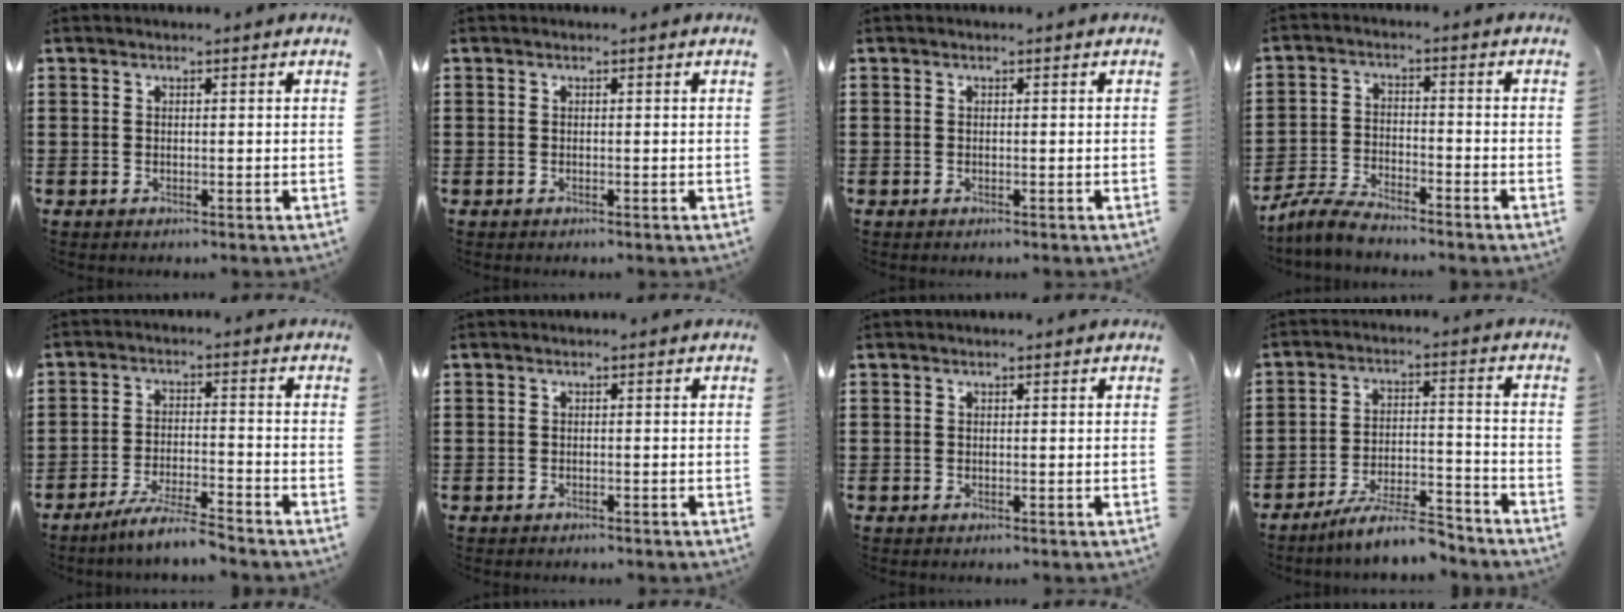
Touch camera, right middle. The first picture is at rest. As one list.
[{"total": 0.0}, {"total": 0.0}, {"total": 5.2, "force": [-5.0, 0.4, 1.4], "torque": [-0.046, -0.007, -0.102]}, {"total": 5.9, "force": [-5.4, -0.2, 2.3], "torque": [-0.051, -0.012, -0.102]}, {"total": 0.7, "force": [-0.7, 0.1, 0.1], "torque": [-0.004, -0.002, -0.015]}, {"total": 0.0}, {"total": 8.6, "force": [-7.7, 0.9, 3.9], "torque": [-0.071, 0.009, -0.144]}]